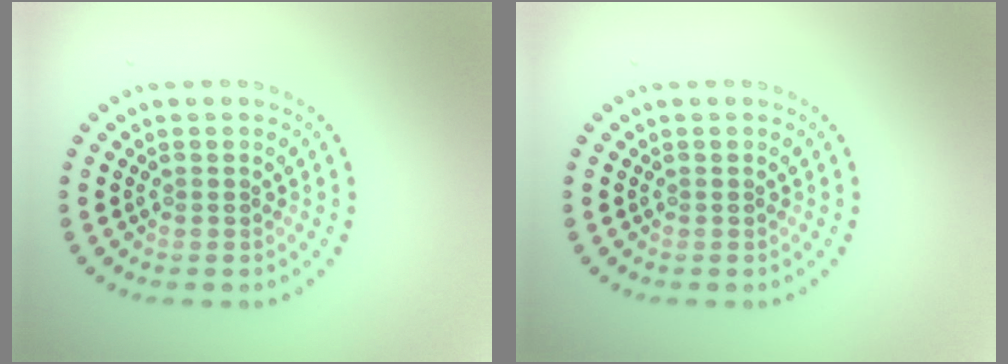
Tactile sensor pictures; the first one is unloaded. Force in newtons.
{"total": 0.0}